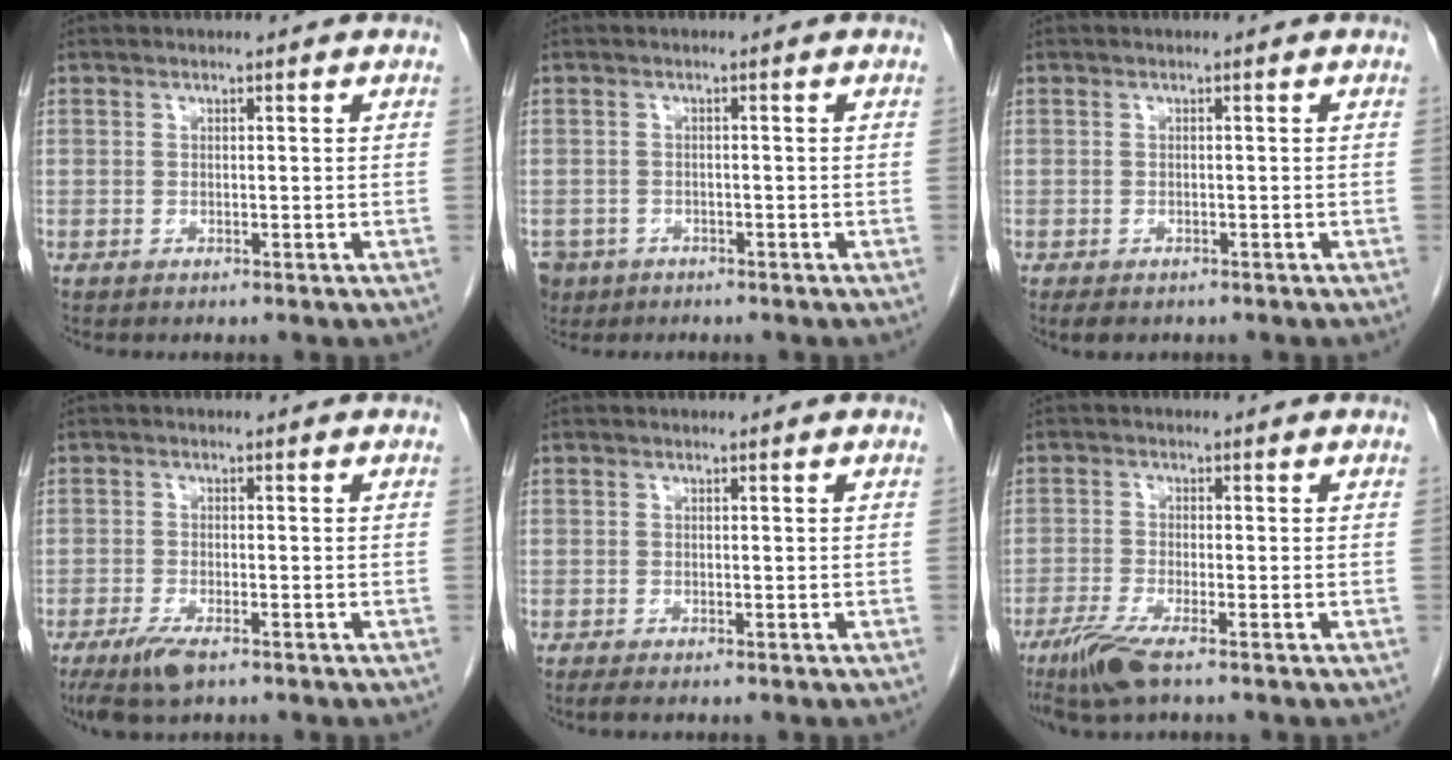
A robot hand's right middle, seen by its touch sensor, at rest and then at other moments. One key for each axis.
{"total": 4.7, "fx": -3.1, "fy": 3.4, "fz": 0.8, "tx": -0.019, "ty": 0.001, "tz": -0.050}
{"total": 2.7, "fx": -2.0, "fy": 1.3, "fz": 1.3, "tx": -0.020, "ty": -0.003, "tz": -0.023}
{"total": 4.7, "fx": -3.0, "fy": 1.1, "fz": 3.4, "tx": -0.071, "ty": -0.011, "tz": -0.052}
{"total": 0.6, "fx": -0.5, "fy": 0.0, "fz": 0.4, "tx": -0.011, "ty": -0.002, "tz": -0.007}
{"total": 5.3, "fx": -3.6, "fy": 0.3, "fz": 3.9, "tx": -0.081, "ty": -0.017, "tz": -0.071}